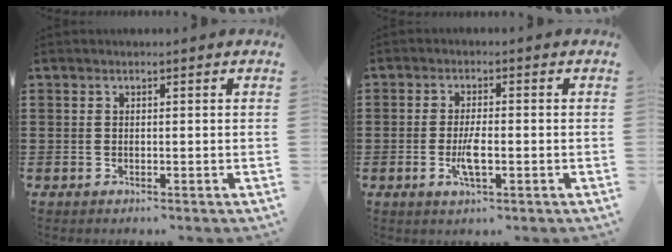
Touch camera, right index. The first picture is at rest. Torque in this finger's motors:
{"motor_torque": [1.88, 0.26, 0.21, 0.13]}